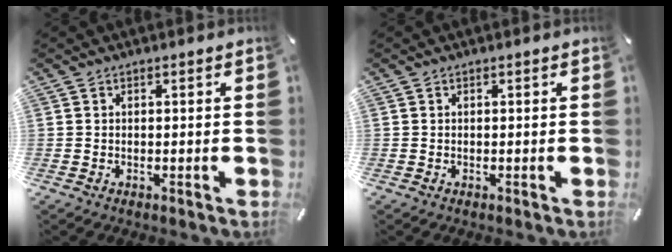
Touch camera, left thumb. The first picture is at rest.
{"total": 0.0}